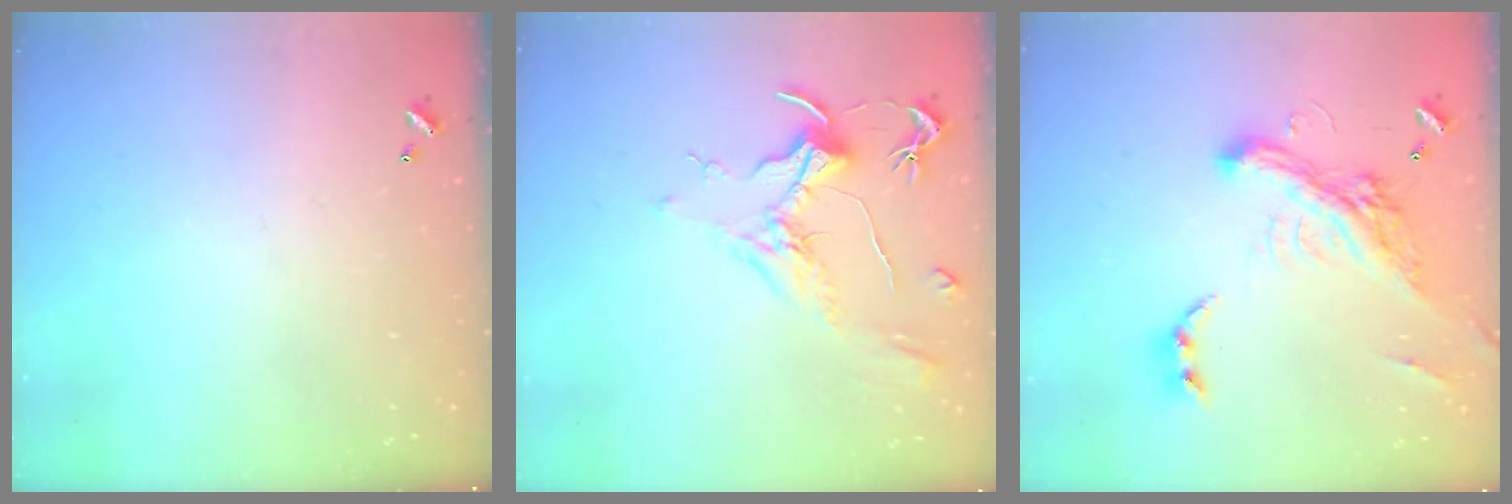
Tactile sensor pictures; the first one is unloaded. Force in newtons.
{"total": 2.0, "press": 1.7, "slide": 0.9}
{"total": 8.3, "press": 8.0, "slide": 1.9}